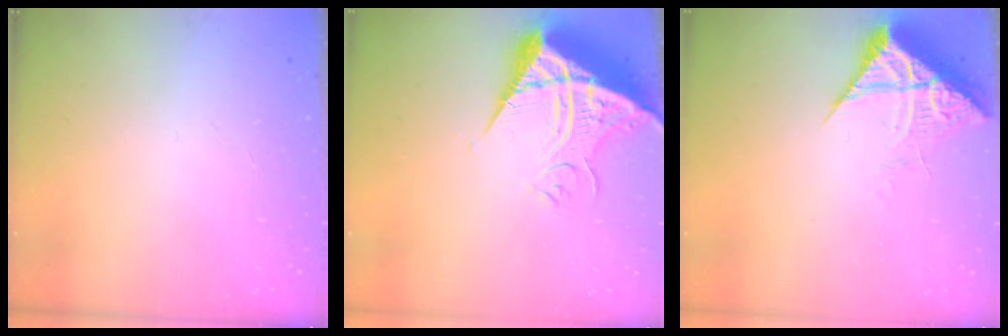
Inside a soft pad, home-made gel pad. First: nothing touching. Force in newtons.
{"total": 13.2, "press": 13.1, "slide": 1.2}
{"total": 7.2, "press": 7.1, "slide": 0.9}